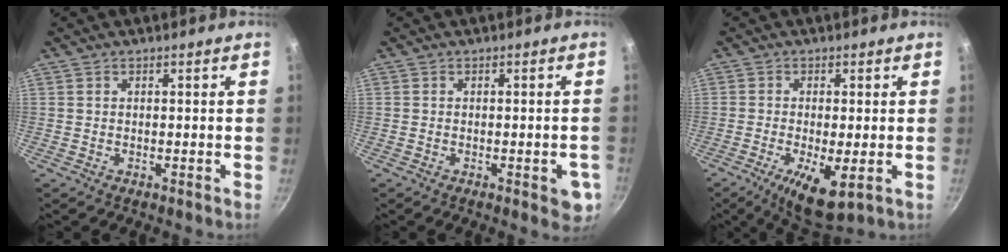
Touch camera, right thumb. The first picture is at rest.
{"total": 4.9, "force": [-1.7, 1.7, 4.3], "torque": [-0.037, -0.001, -0.021]}
{"total": 8.6, "force": [-2.4, 2.8, 7.8], "torque": [-0.135, -0.010, -0.033]}